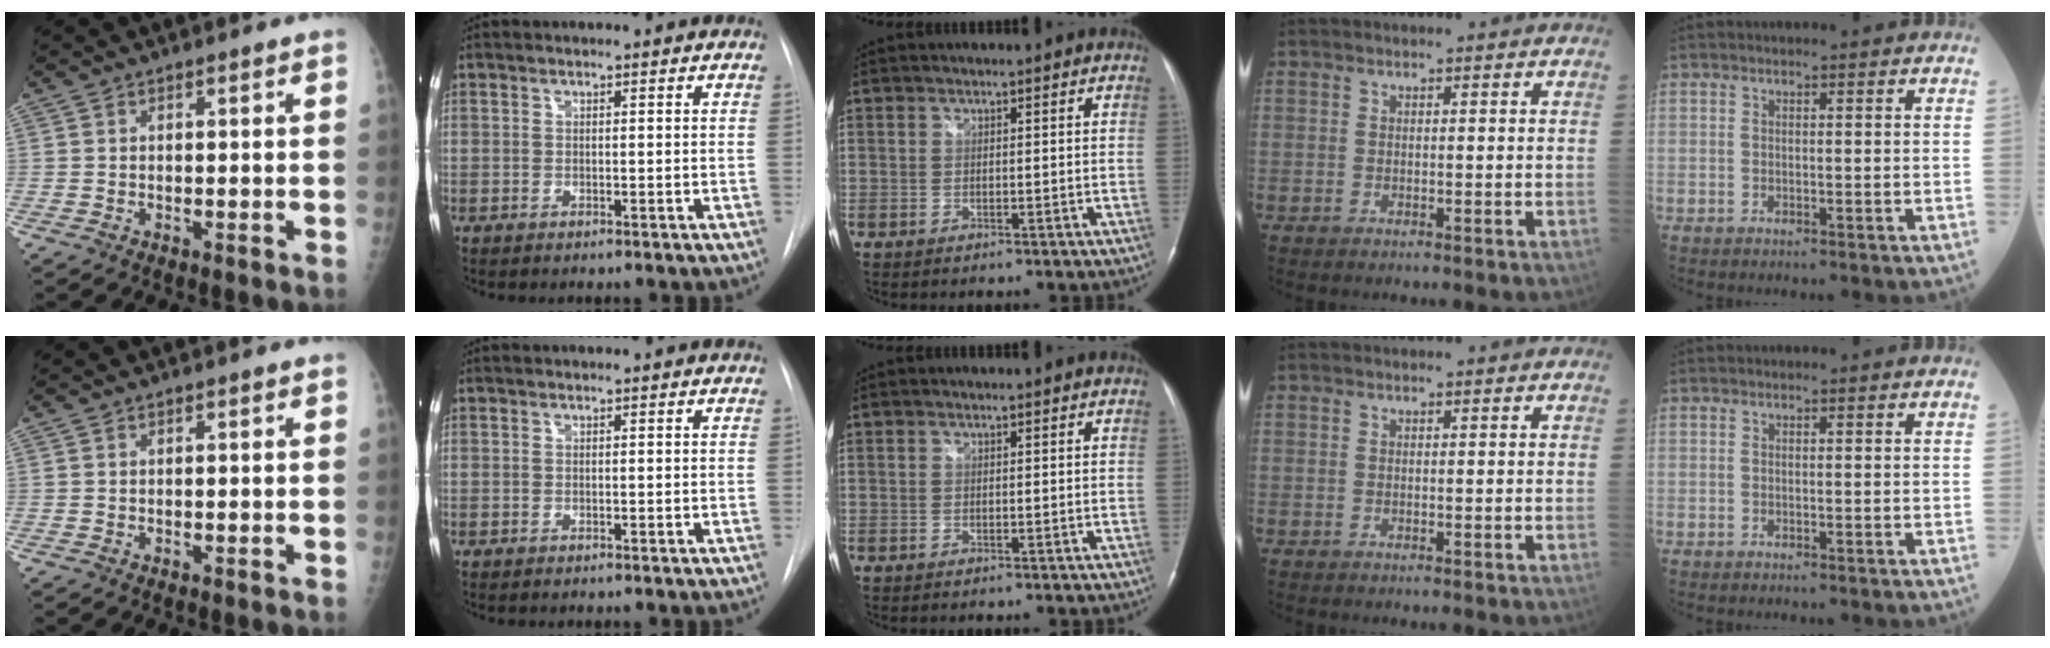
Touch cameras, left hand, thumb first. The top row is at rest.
{}